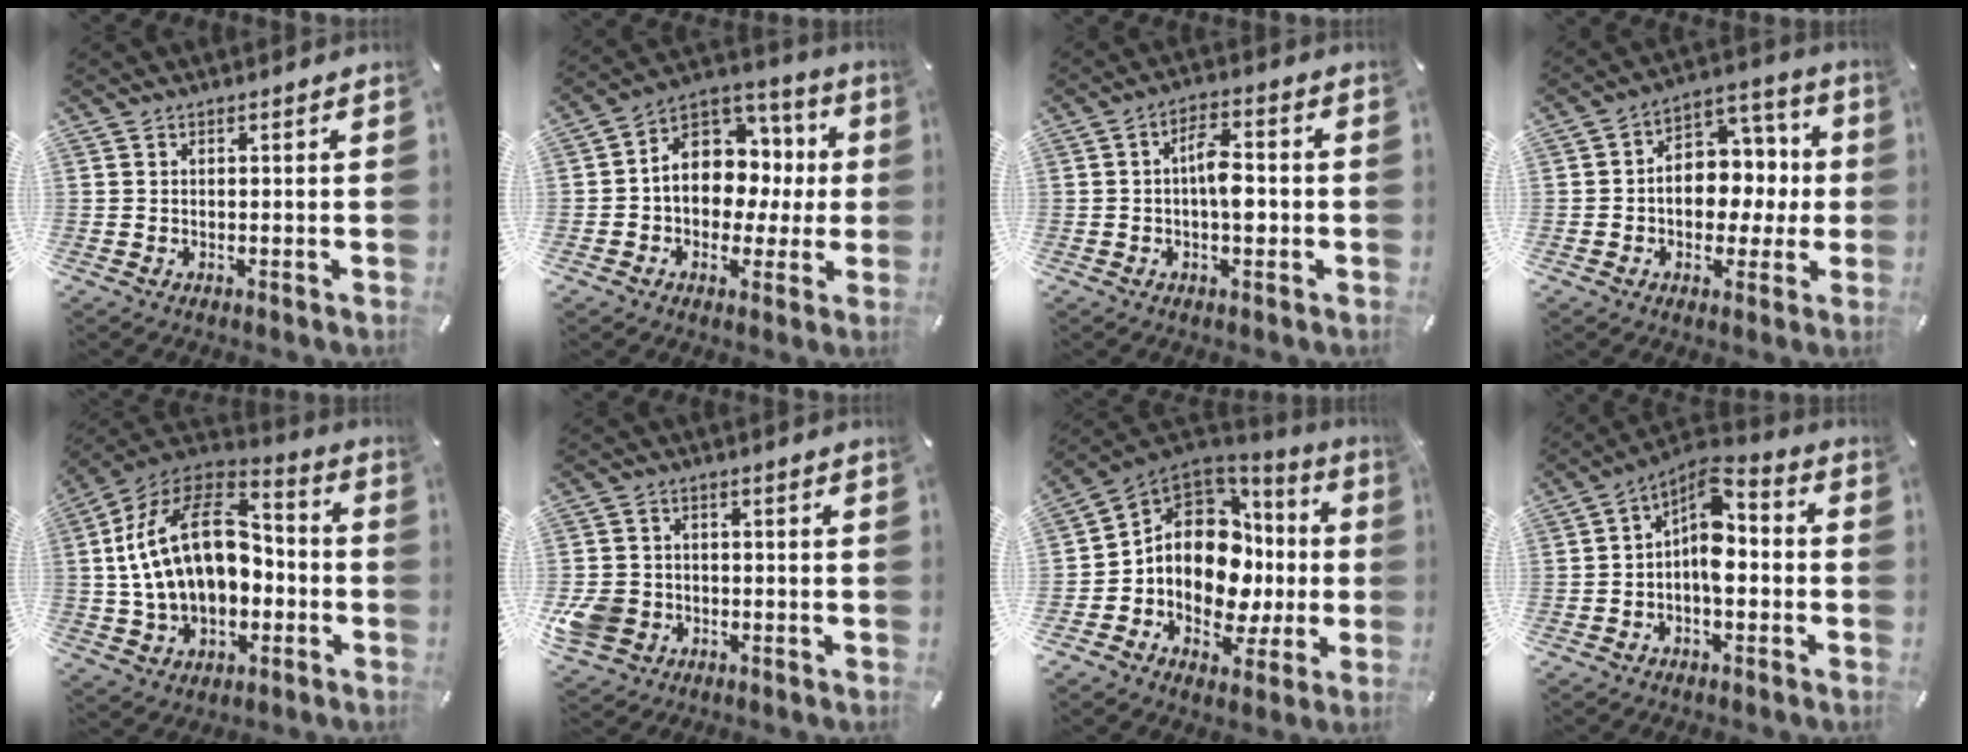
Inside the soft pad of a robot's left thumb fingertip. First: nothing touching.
{"total": 12.2, "force": [0.9, 10.3, 6.5], "torque": [-0.109, -0.010, 0.024]}
{"total": 7.1, "force": [-0.8, 3.5, 6.2], "torque": [-0.097, 0.008, -0.016]}
{"total": 10.5, "force": [-1.1, 8.8, 5.5], "torque": [-0.068, 0.006, -0.017]}
{"total": 22.2, "force": [1.1, 15.5, 15.9], "torque": [-0.312, 0.005, 0.024]}
{"total": 7.4, "force": [-2.3, 6.4, 2.9], "torque": [-0.074, 0.011, -0.043]}
{"total": 14.1, "force": [0.6, 11.0, 8.7], "torque": [-0.164, -0.019, 0.014]}
{"total": 7.8, "force": [-0.8, 4.1, 6.7], "torque": [-0.124, -0.004, -0.016]}